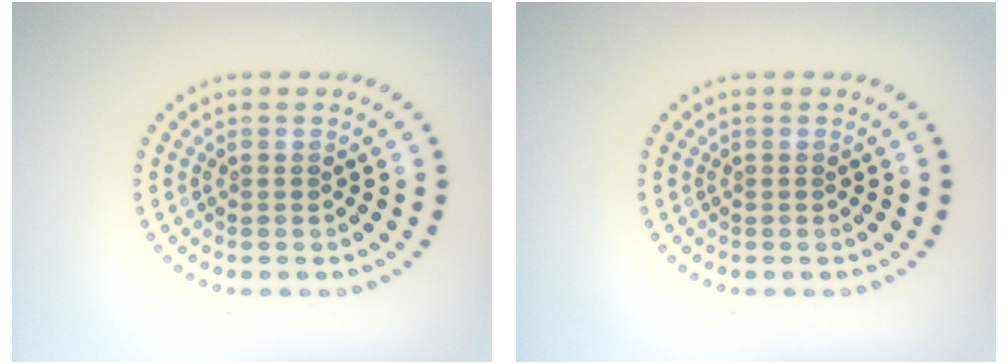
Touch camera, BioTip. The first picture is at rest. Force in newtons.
{"total": 0.0}